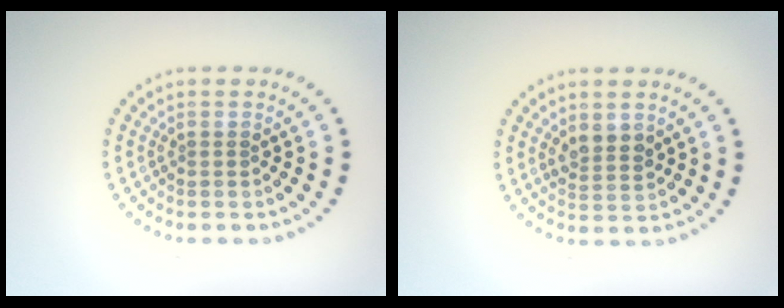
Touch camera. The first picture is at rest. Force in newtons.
{"total": 2.4, "press": 2.2, "slide": 0.9}